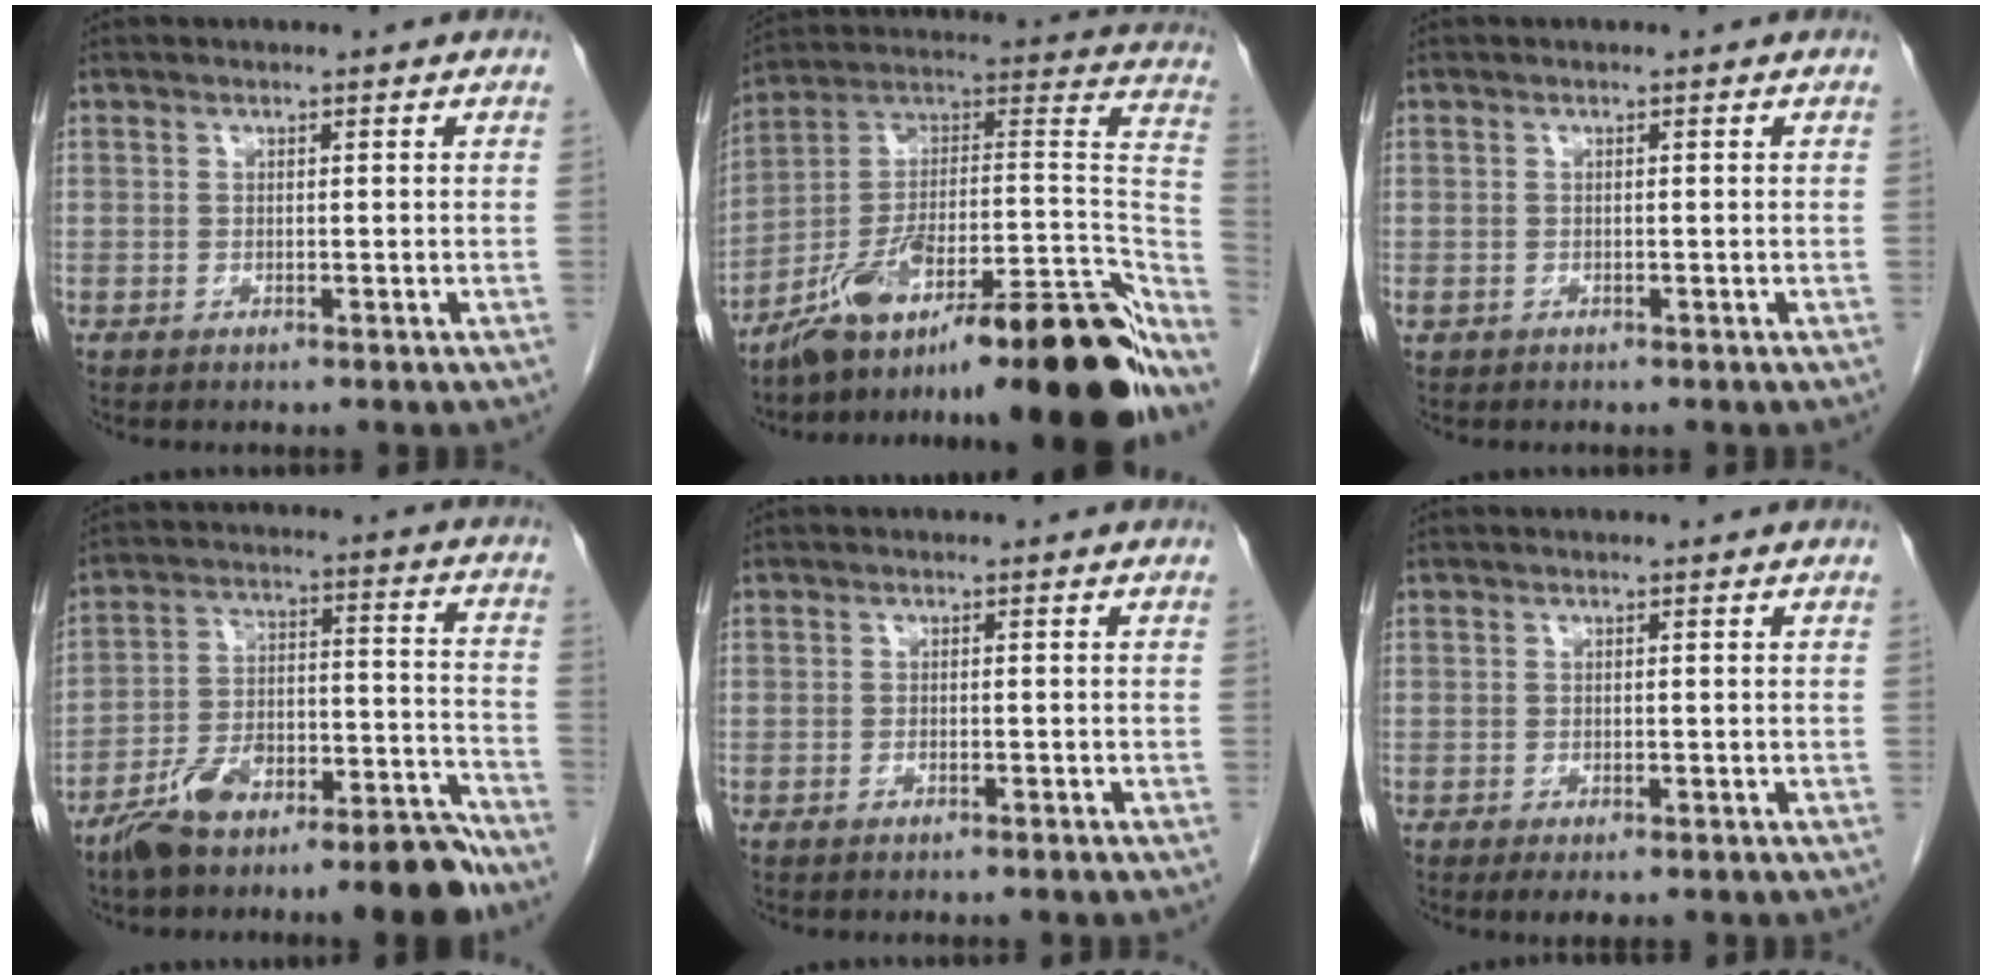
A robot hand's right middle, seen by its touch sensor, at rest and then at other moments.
{"total": 33.5, "force": [-22.7, 5.8, 23.9], "torque": [-0.248, 0.009, -0.348]}
{"total": 0.7, "force": [-0.4, 0.6, 0.2], "torque": [-0.010, 0.003, -0.003]}
{"total": 13.4, "force": [-10.6, 2.7, 7.8], "torque": [-0.118, 0.041, -0.175]}
{"total": 0.7, "force": [-0.6, 0.0, 0.4], "torque": [-0.015, -0.001, -0.009]}
{"total": 2.4, "force": [-1.6, 0.8, 1.5], "torque": [-0.021, -0.007, -0.020]}